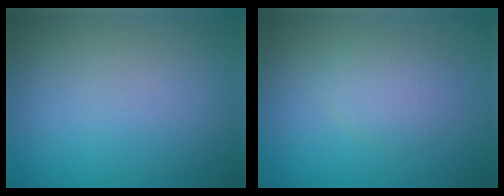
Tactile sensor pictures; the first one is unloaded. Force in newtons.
{"total": 2.3, "press": 2.3, "slide": 0.1}